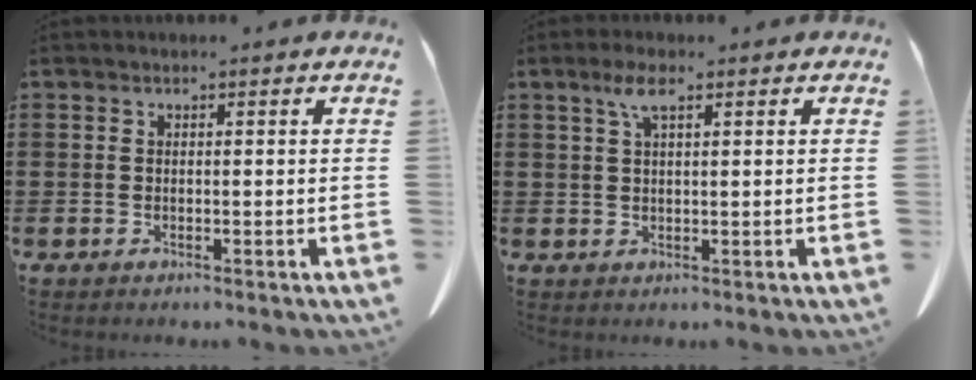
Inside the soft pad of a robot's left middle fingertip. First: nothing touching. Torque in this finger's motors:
{"motor_torque": [0.72, 0.17, 0.05, 0.05]}